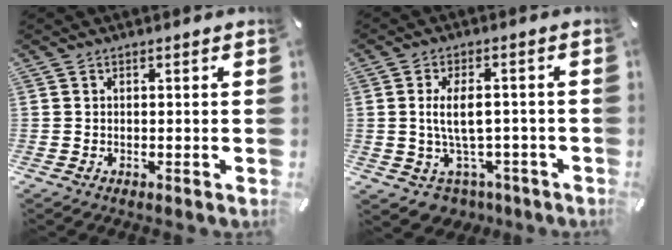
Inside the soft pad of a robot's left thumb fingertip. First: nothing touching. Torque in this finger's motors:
{"motor_torque": [0.23, 0.25, 0.39, -0.01, 0.18]}